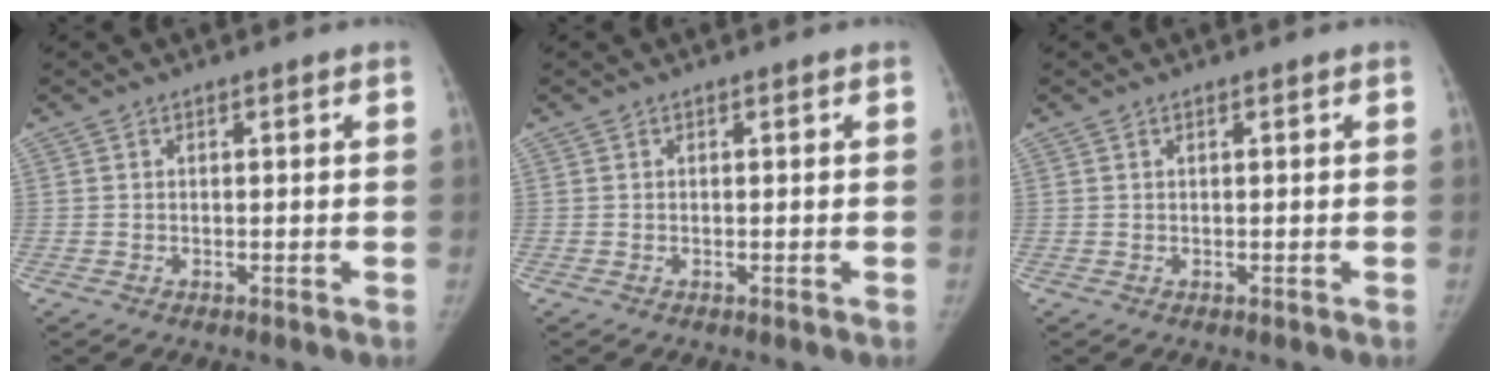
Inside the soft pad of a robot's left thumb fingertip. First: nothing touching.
{"total": 0.0}
{"total": 0.0}